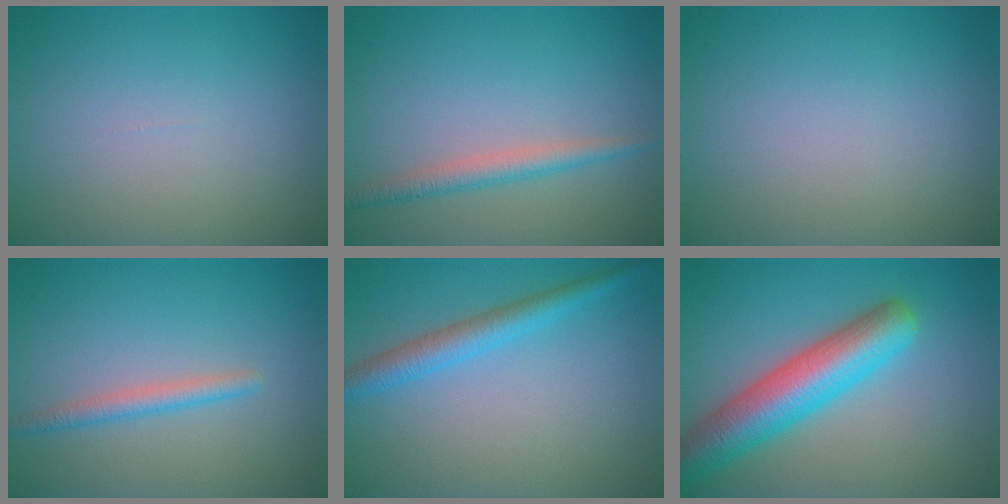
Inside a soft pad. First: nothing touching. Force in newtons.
{"total": 2.2, "press": 2.2, "slide": 0.0}
{"total": 0.0}
{"total": 1.8, "press": 1.8, "slide": 0.1}
{"total": 3.0, "press": 3.0, "slide": 0.1}
{"total": 7.8, "press": 7.8, "slide": 0.3}